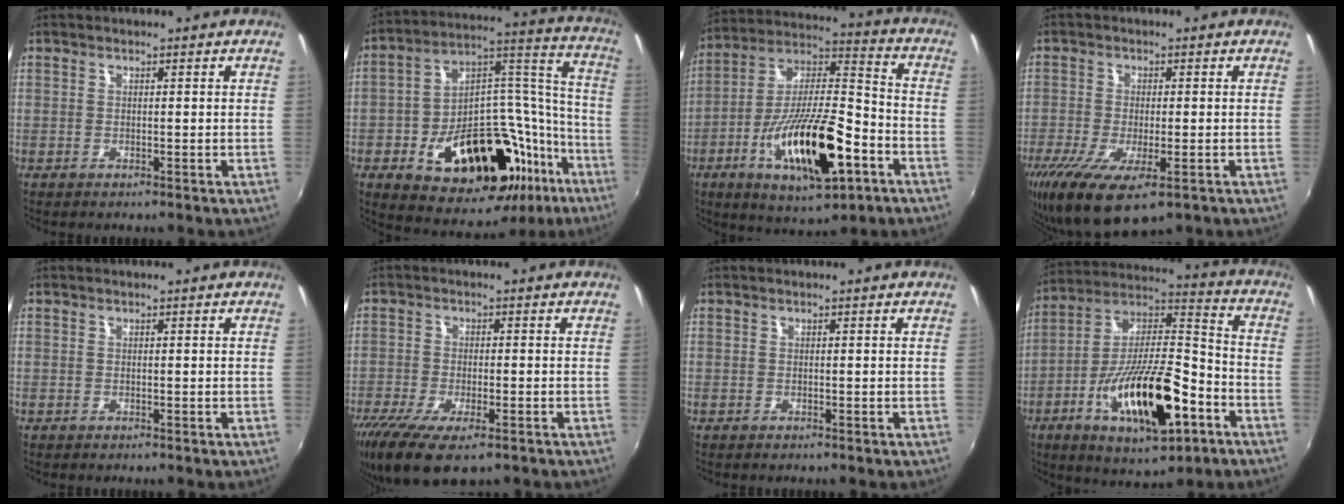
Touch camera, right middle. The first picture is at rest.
{"total": 30.8, "force": [-16.1, 17.1, 19.9], "torque": [-0.298, 0.061, -0.213]}
{"total": 20.6, "force": [-8.5, 6.8, 17.5], "torque": [-0.309, -0.004, -0.139]}
{"total": 11.5, "force": [-6.5, 3.9, 8.7], "torque": [-0.185, -0.051, -0.106]}
{"total": 0.0}
{"total": 12.0, "force": [-7.8, 4.3, 8.1], "torque": [-0.181, -0.048, -0.132]}
{"total": 0.0}
{"total": 21.2, "force": [-8.8, 7.4, 17.8], "torque": [-0.308, -0.002, -0.144]}